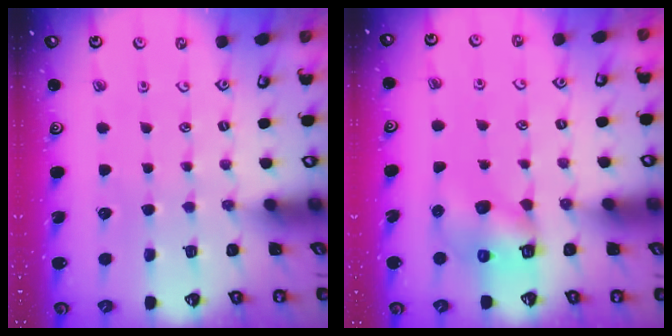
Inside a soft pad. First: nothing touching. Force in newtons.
{"total": 6.8, "press": 6.8, "slide": 0.9}